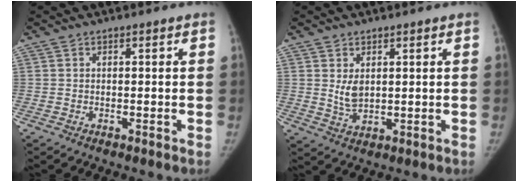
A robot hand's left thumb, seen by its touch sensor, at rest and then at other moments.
{"total": 3.9, "force": [1.0, 2.5, 2.8], "torque": [-0.038, -0.014, 0.028]}